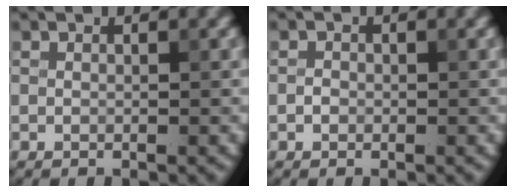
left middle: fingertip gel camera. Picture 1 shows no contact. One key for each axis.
{"total": 0.7, "fx": -0.3, "fy": 0.6, "fz": 0.3, "tx": -0.003, "ty": -0.001, "tz": -0.007}